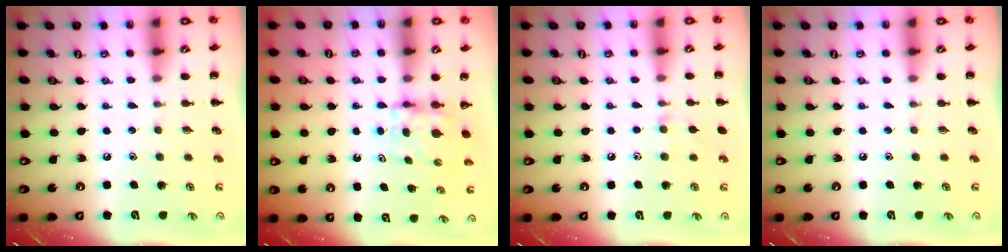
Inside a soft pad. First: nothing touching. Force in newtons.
{"total": 6.3, "press": 6.3, "slide": 0.7}
{"total": 6.2, "press": 6.0, "slide": 1.8}
{"total": 0.0}